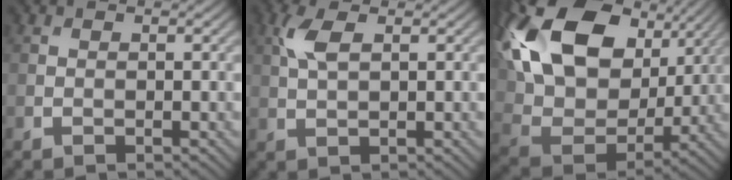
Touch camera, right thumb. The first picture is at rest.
{"total": 3.6, "force": [1.3, 1.4, 3.0], "torque": [-0.075, 0.008, 0.028]}
{"total": 20.9, "force": [8.5, 13.8, 13.3], "torque": [-0.340, 0.029, 0.172]}